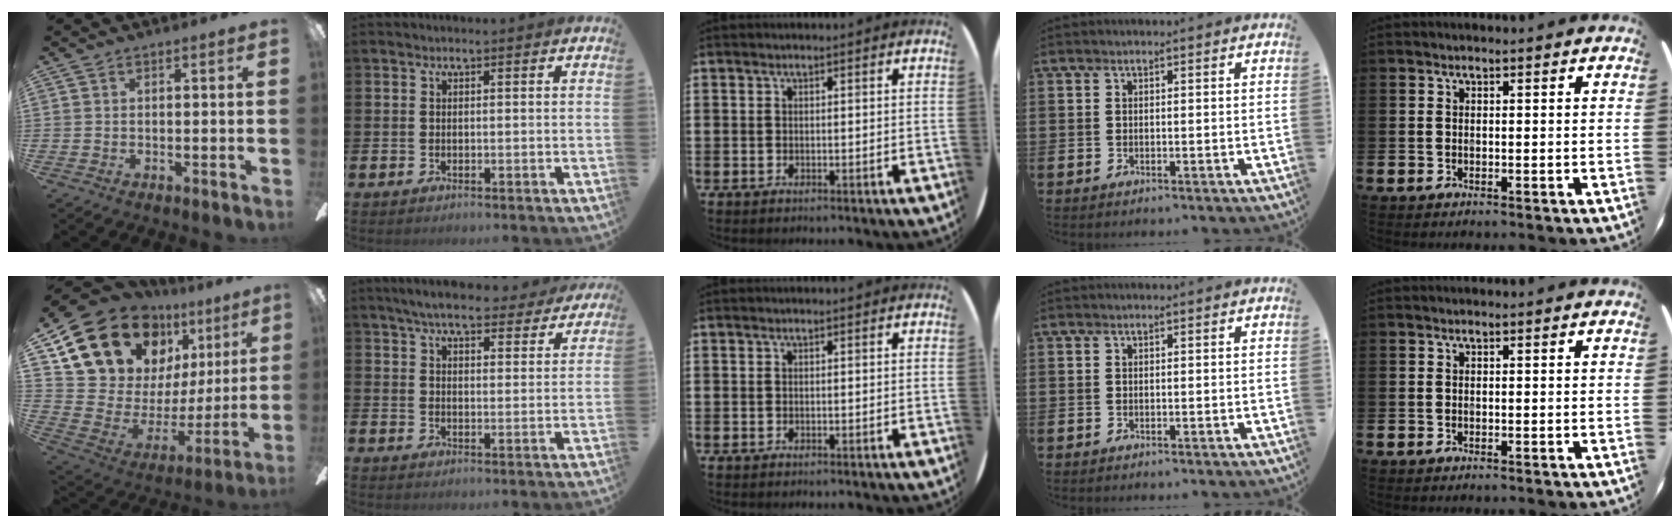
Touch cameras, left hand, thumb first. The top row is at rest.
{"thumb": {"total": 19.5, "force": [13.5, 11.6, 7.8], "torque": [-0.158, -0.089, 0.264]}, "index": {"total": 6.7, "force": [6.3, 1.1, 2.0], "torque": [-0.045, -0.033, 0.108]}}